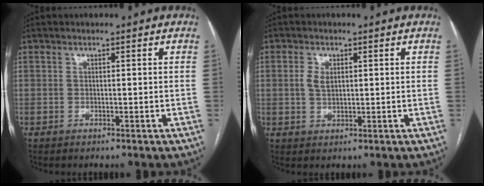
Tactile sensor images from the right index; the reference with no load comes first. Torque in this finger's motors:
{"motor_torque": [0.02, -0.03, -0.04, 0.01]}